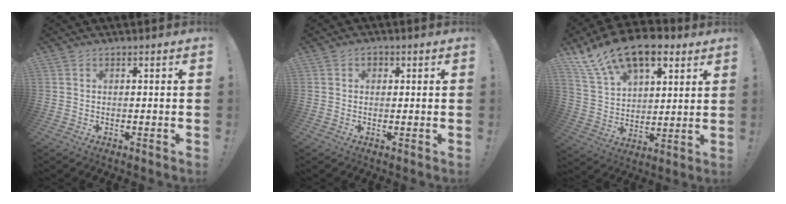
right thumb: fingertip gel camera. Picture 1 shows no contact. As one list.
[{"total": 1.7, "force": [0.2, 1.5, 0.8], "torque": [-0.012, 0.002, 0.002]}, {"total": 18.3, "force": [11.9, 9.6, 10.0], "torque": [-0.176, -0.073, 0.221]}]